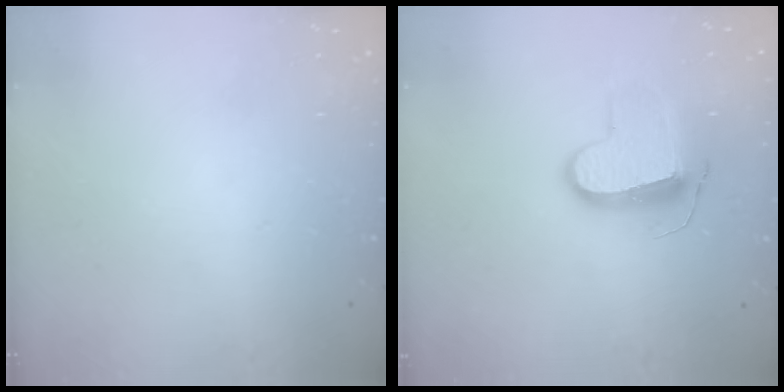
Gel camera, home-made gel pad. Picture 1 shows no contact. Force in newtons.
{"total": 11.7, "press": 11.7, "slide": 0.9}